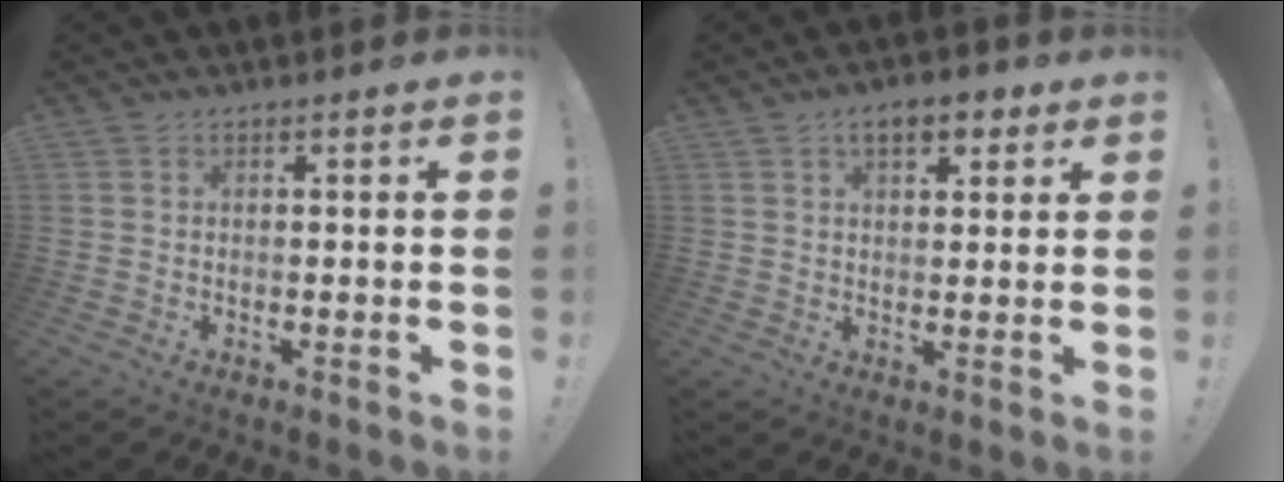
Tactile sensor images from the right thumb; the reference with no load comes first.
{"total": 6.7, "force": [3.8, 3.4, 4.4], "torque": [-0.055, -0.006, 0.064]}